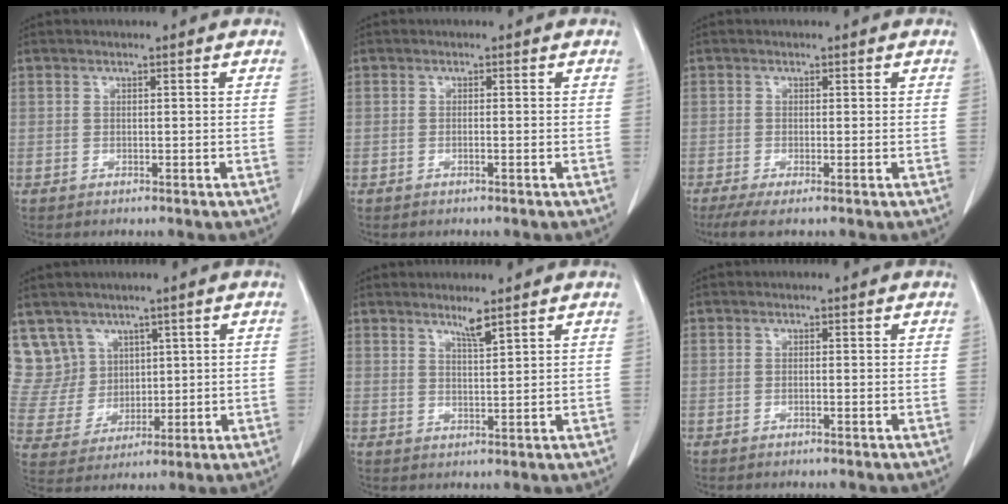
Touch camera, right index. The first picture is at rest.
{"total": 0.0}
{"total": 2.9, "force": [-1.6, 0.5, 2.3], "torque": [-0.046, -0.010, -0.029]}
{"total": 9.3, "force": [5.8, 7.3, 0.3], "torque": [-0.015, 0.033, 0.134]}
{"total": 2.6, "force": [2.0, -0.3, 1.6], "torque": [-0.032, -0.007, 0.039]}
{"total": 0.0}